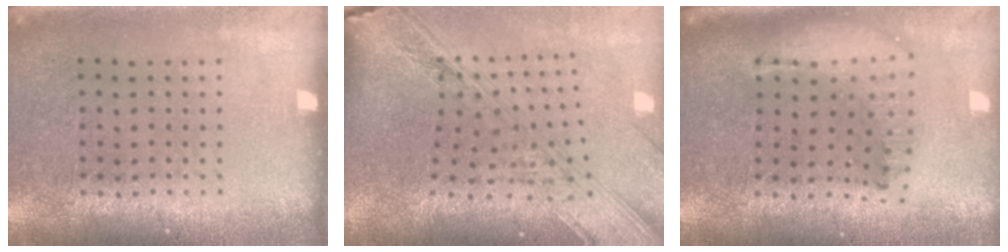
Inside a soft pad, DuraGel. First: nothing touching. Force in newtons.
{"total": 4.1, "press": 2.9, "slide": 2.8}
{"total": 1.6, "press": 1.4, "slide": 0.7}